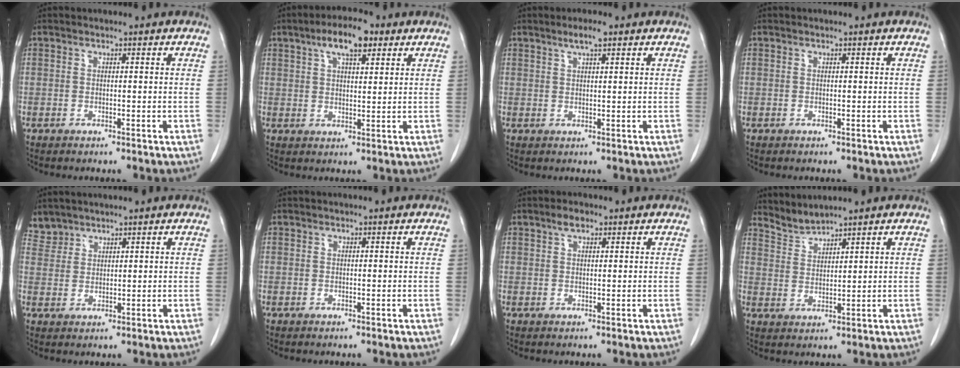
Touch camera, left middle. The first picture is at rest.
{"total": 7.2, "force": [4.1, 2.3, 5.4], "torque": [-0.099, 0.016, 0.066]}
{"total": 2.7, "force": [1.7, 0.4, 2.0], "torque": [-0.041, 0.004, 0.030]}
{"total": 0.0}
{"total": 2.9, "force": [2.7, 1.1, -0.5], "torque": [0.013, 0.010, 0.056]}
{"total": 0.0}
{"total": 2.1, "force": [1.3, 0.8, 1.4], "torque": [-0.030, 0.007, 0.024]}
{"total": 3.2, "force": [3.2, -0.5, -0.5], "torque": [0.006, -0.002, 0.071]}